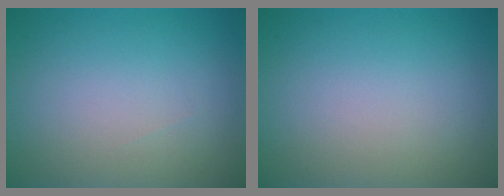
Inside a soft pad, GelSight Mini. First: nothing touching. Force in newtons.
{"total": 0.0}